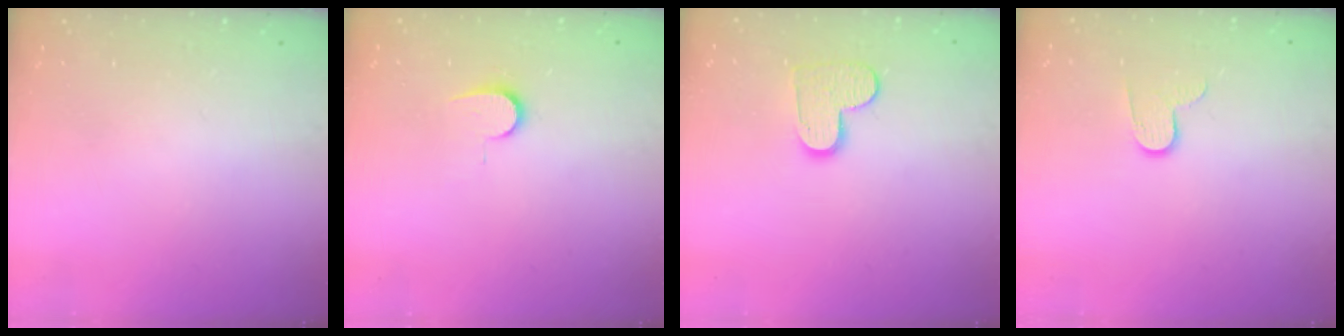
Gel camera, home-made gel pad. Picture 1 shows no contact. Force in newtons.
{"total": 7.3, "press": 7.3, "slide": 0.7}
{"total": 8.8, "press": 8.8, "slide": 0.2}
{"total": 6.3, "press": 6.3, "slide": 0.2}